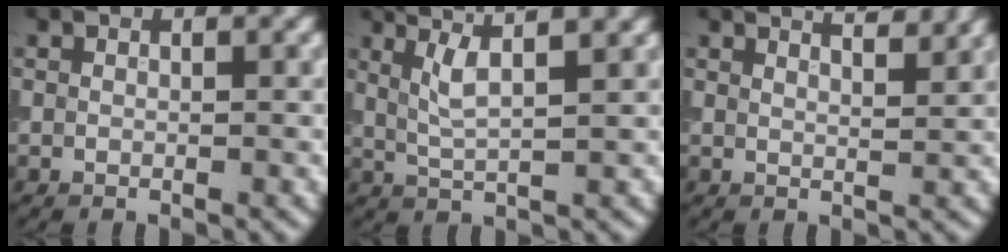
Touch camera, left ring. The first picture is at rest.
{"total": 3.9, "force": [2.0, 0.7, 3.3], "torque": [-0.065, 0.007, 0.043]}
{"total": 5.1, "force": [4.0, 1.8, 2.7], "torque": [-0.011, 0.037, 0.016]}